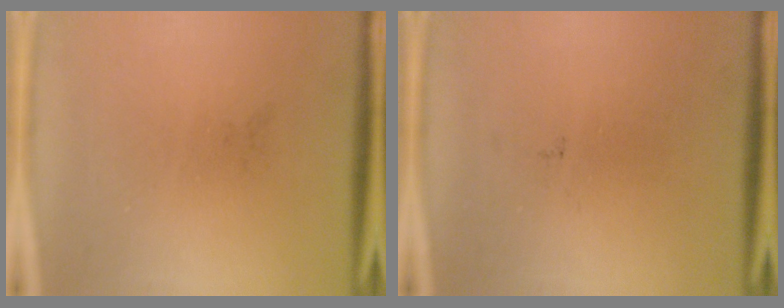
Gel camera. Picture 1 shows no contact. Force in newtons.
{"total": 0.0}